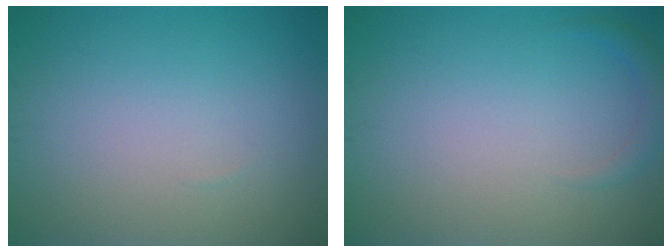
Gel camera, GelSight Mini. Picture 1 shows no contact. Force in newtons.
{"total": 1.2, "press": 1.2, "slide": 0.2}